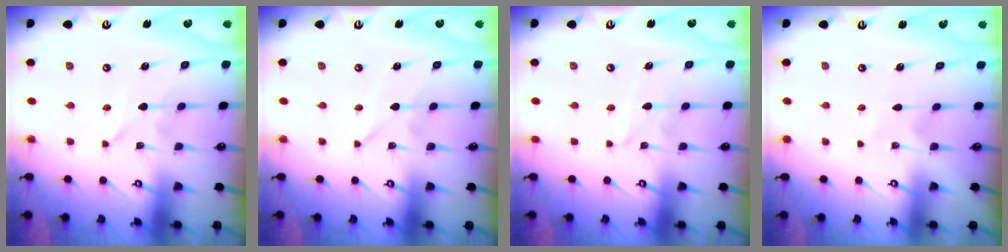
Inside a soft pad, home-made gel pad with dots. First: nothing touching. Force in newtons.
{"total": 0.0}
{"total": 1.2, "press": 1.2, "slide": 0.1}
{"total": 3.1, "press": 3.0, "slide": 0.3}